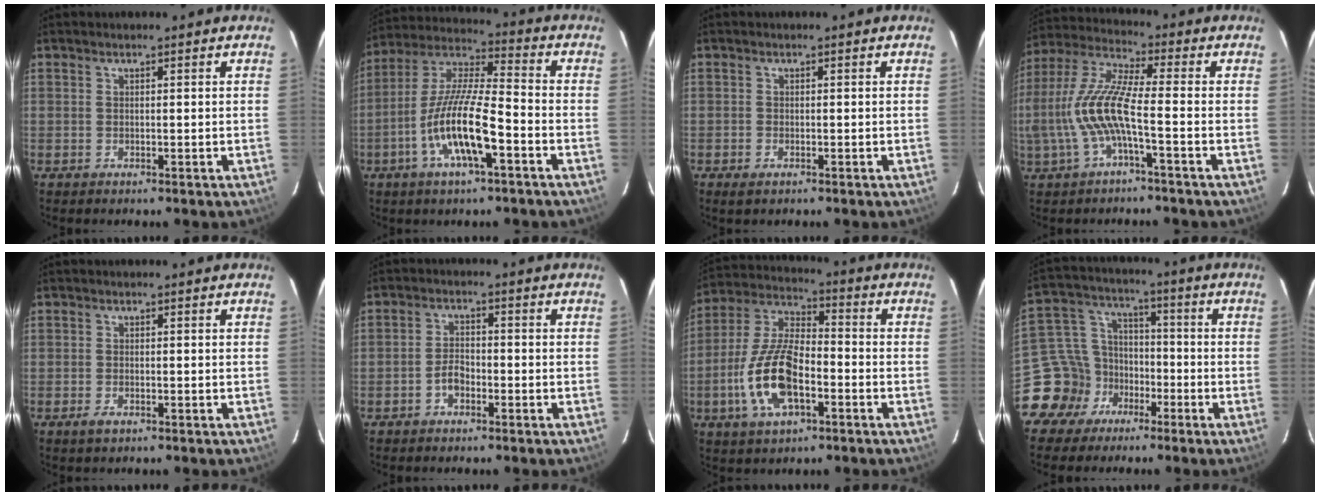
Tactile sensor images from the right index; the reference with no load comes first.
{"total": 14.3, "force": [-5.8, 3.0, 12.7], "torque": [-0.257, -0.008, -0.113]}
{"total": 1.6, "force": [-1.0, 0.8, 0.9], "torque": [-0.019, -0.006, -0.019]}
{"total": 12.5, "force": [-2.9, 2.1, 12.0], "torque": [-0.260, 0.004, -0.051]}
{"total": 1.8, "force": [-1.0, 0.9, 1.2], "torque": [-0.024, -0.003, -0.017]}
{"total": 3.3, "force": [-1.8, 2.0, 1.9], "torque": [-0.039, 0.008, -0.032]}
{"total": 15.0, "force": [-4.9, 6.6, 12.6], "torque": [-0.270, 0.000, -0.092]}
{"total": 11.4, "force": [-6.5, 9.0, 2.4], "torque": [-0.068, 0.044, -0.108]}